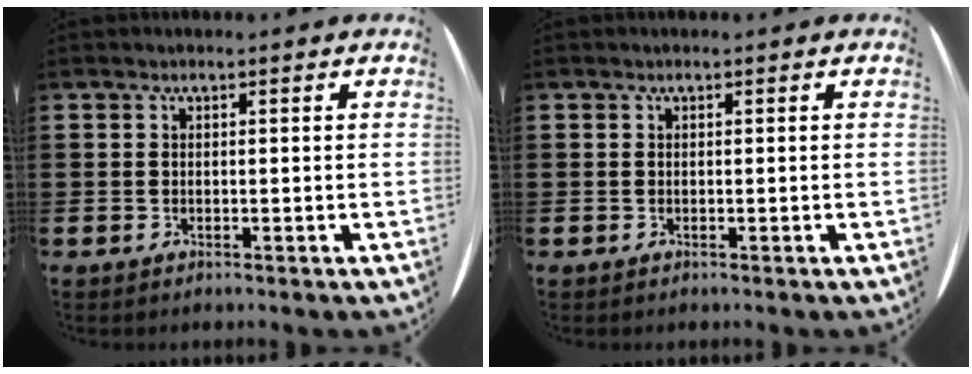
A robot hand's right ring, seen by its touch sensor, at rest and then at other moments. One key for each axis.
{"total": 0.0}